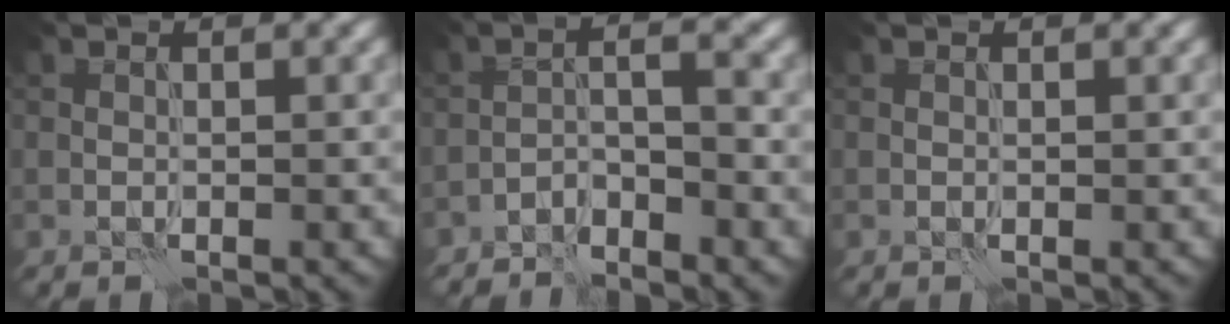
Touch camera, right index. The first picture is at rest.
{"total": 2.6, "force": [-2.2, 0.5, 1.3], "torque": [-0.021, 0.011, -0.047]}
{"total": 0.0}